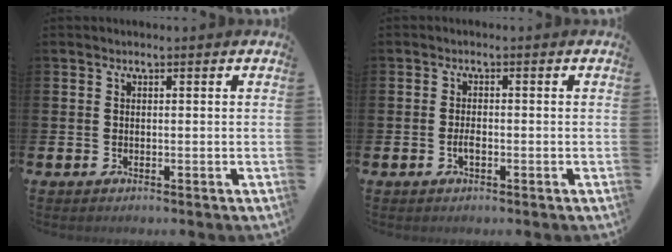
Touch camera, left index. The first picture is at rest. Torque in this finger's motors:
{"motor_torque": [0.22, -0.09, 0.00, 0.06]}